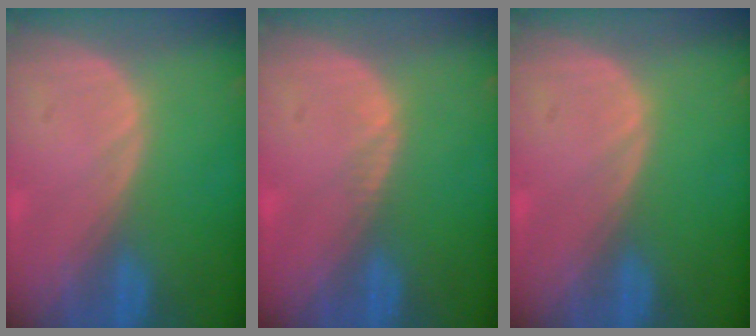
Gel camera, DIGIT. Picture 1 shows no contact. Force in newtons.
{"total": 0.7, "press": 0.6, "slide": 0.4}
{"total": 0.0}